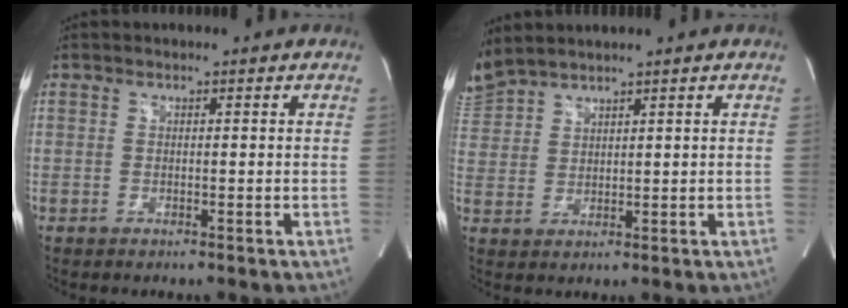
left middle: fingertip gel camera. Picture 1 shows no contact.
{"total": 5.7, "force": [5.5, 0.4, 1.4], "torque": [-0.045, 0.023, 0.118]}